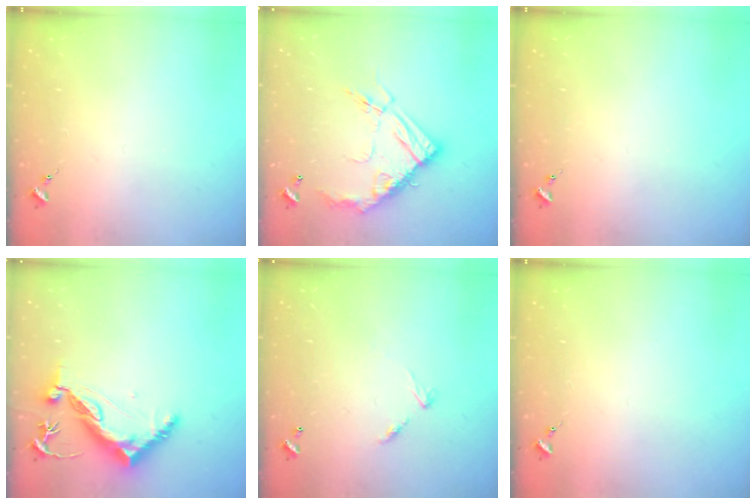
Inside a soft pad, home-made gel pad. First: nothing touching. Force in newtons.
{"total": 17.2, "press": 17.1, "slide": 1.4}
{"total": 0.0}
{"total": 10.7, "press": 10.6, "slide": 1.2}
{"total": 6.0, "press": 6.0, "slide": 0.5}
{"total": 0.0}